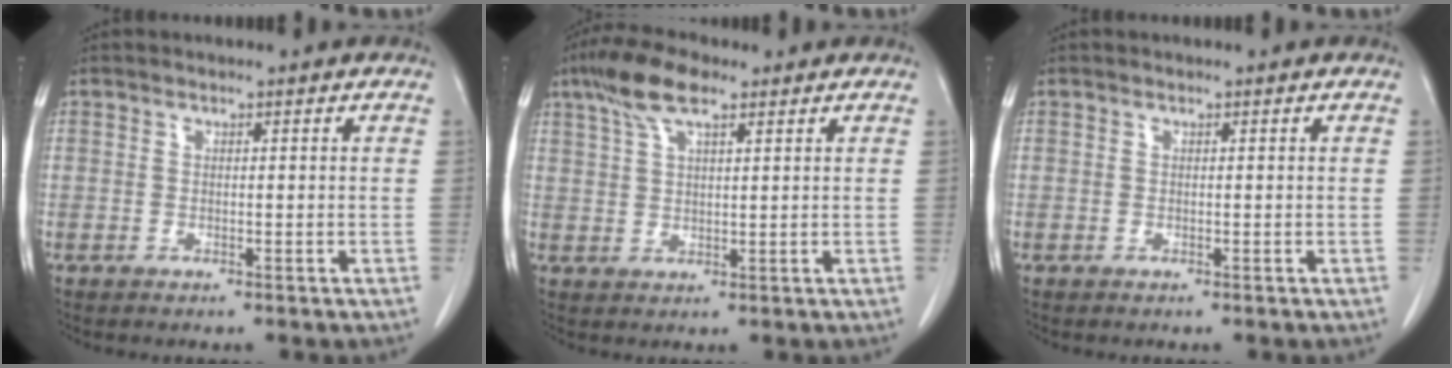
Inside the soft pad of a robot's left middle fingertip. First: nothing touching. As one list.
[{"total": 7.1, "force": [4.6, 1.9, 5.2], "torque": [-0.112, 0.019, 0.086]}, {"total": 0.0}]